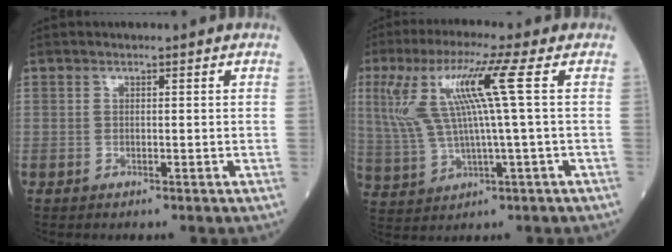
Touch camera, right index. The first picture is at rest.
{"total": 11.7, "force": [3.0, -0.2, 11.3], "torque": [-0.251, 0.019, 0.060]}